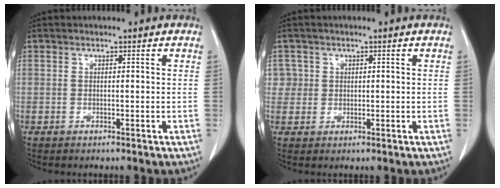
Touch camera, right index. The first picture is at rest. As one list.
[{"total": 3.6, "force": [0.7, 3.6, 0.1], "torque": [0.013, 0.015, 0.017]}]